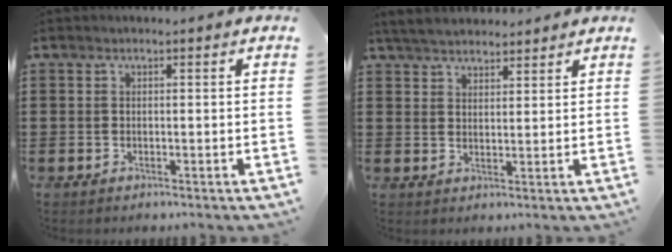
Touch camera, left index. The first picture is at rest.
{"total": 4.2, "force": [4.0, 1.0, 1.0], "torque": [-0.031, -0.003, 0.075]}